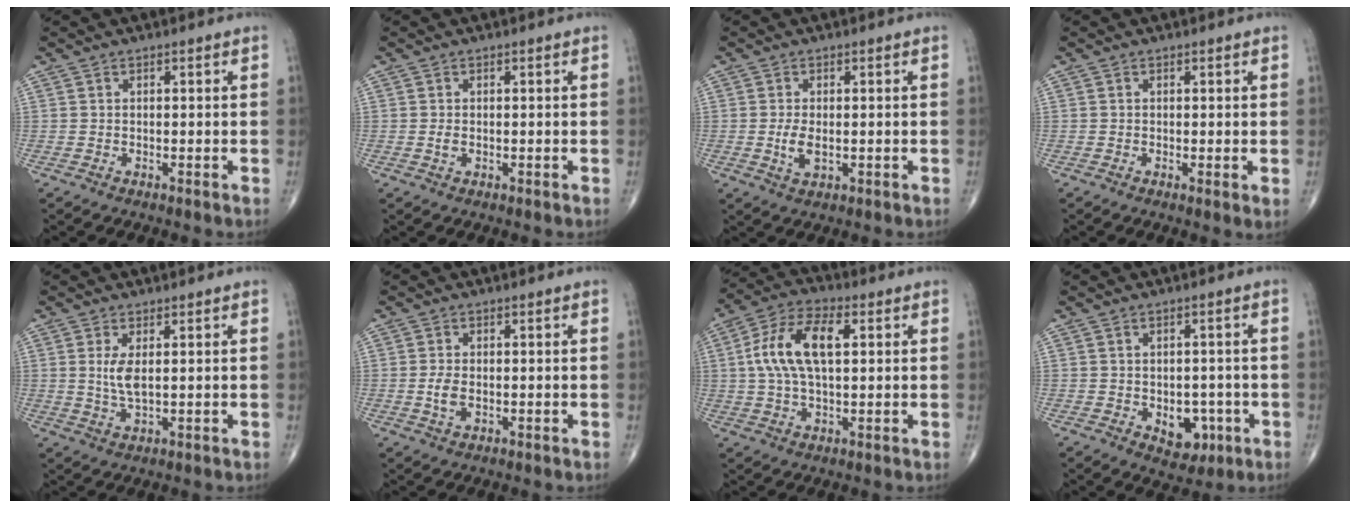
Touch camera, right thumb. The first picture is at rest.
{"total": 1.1, "force": [-0.1, 0.6, 0.9], "torque": [-0.019, -0.002, -0.001]}
{"total": 3.5, "force": [-0.3, 1.7, 3.0], "torque": [-0.063, -0.007, -0.004]}
{"total": 1.4, "force": [0.1, 0.2, 1.4], "torque": [-0.026, -0.007, -0.001]}
{"total": 3.9, "force": [0.7, 1.3, 3.6], "torque": [-0.080, -0.013, 0.020]}
{"total": 3.0, "force": [-0.4, 1.6, 2.5], "torque": [-0.053, -0.004, -0.007]}
{"total": 12.6, "force": [2.3, 6.0, 10.8], "torque": [-0.218, 0.021, 0.040]}
{"total": 6.6, "force": [-2.0, 4.5, 4.4], "torque": [-0.027, 0.009, -0.015]}